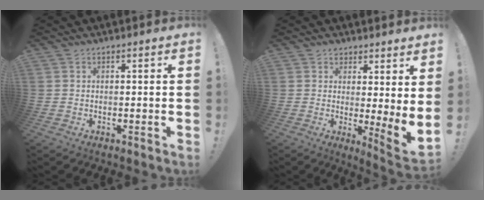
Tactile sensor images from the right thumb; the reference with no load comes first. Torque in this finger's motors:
{"motor_torque": [-0.37, 0.57, 0.91, 0.20, 0.00]}